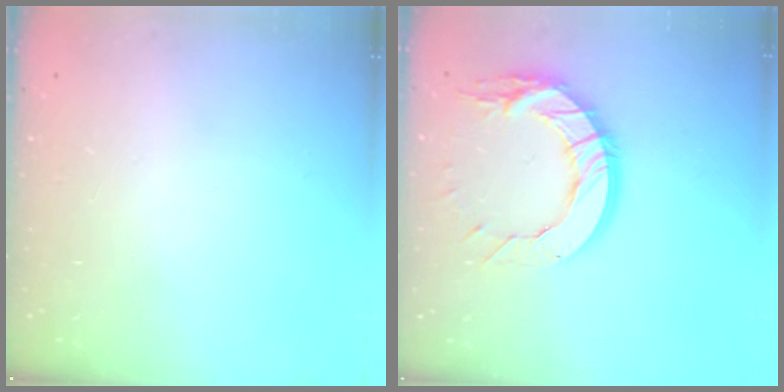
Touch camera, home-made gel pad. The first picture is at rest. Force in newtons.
{"total": 15.4, "press": 15.3, "slide": 1.5}